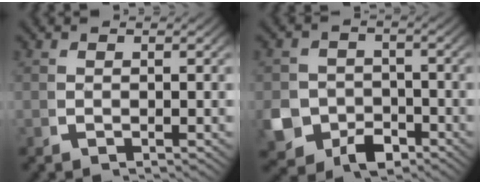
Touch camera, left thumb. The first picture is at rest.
{"total": 7.0, "force": [-3.3, 5.5, 2.7], "torque": [-0.067, -0.032, -0.047]}